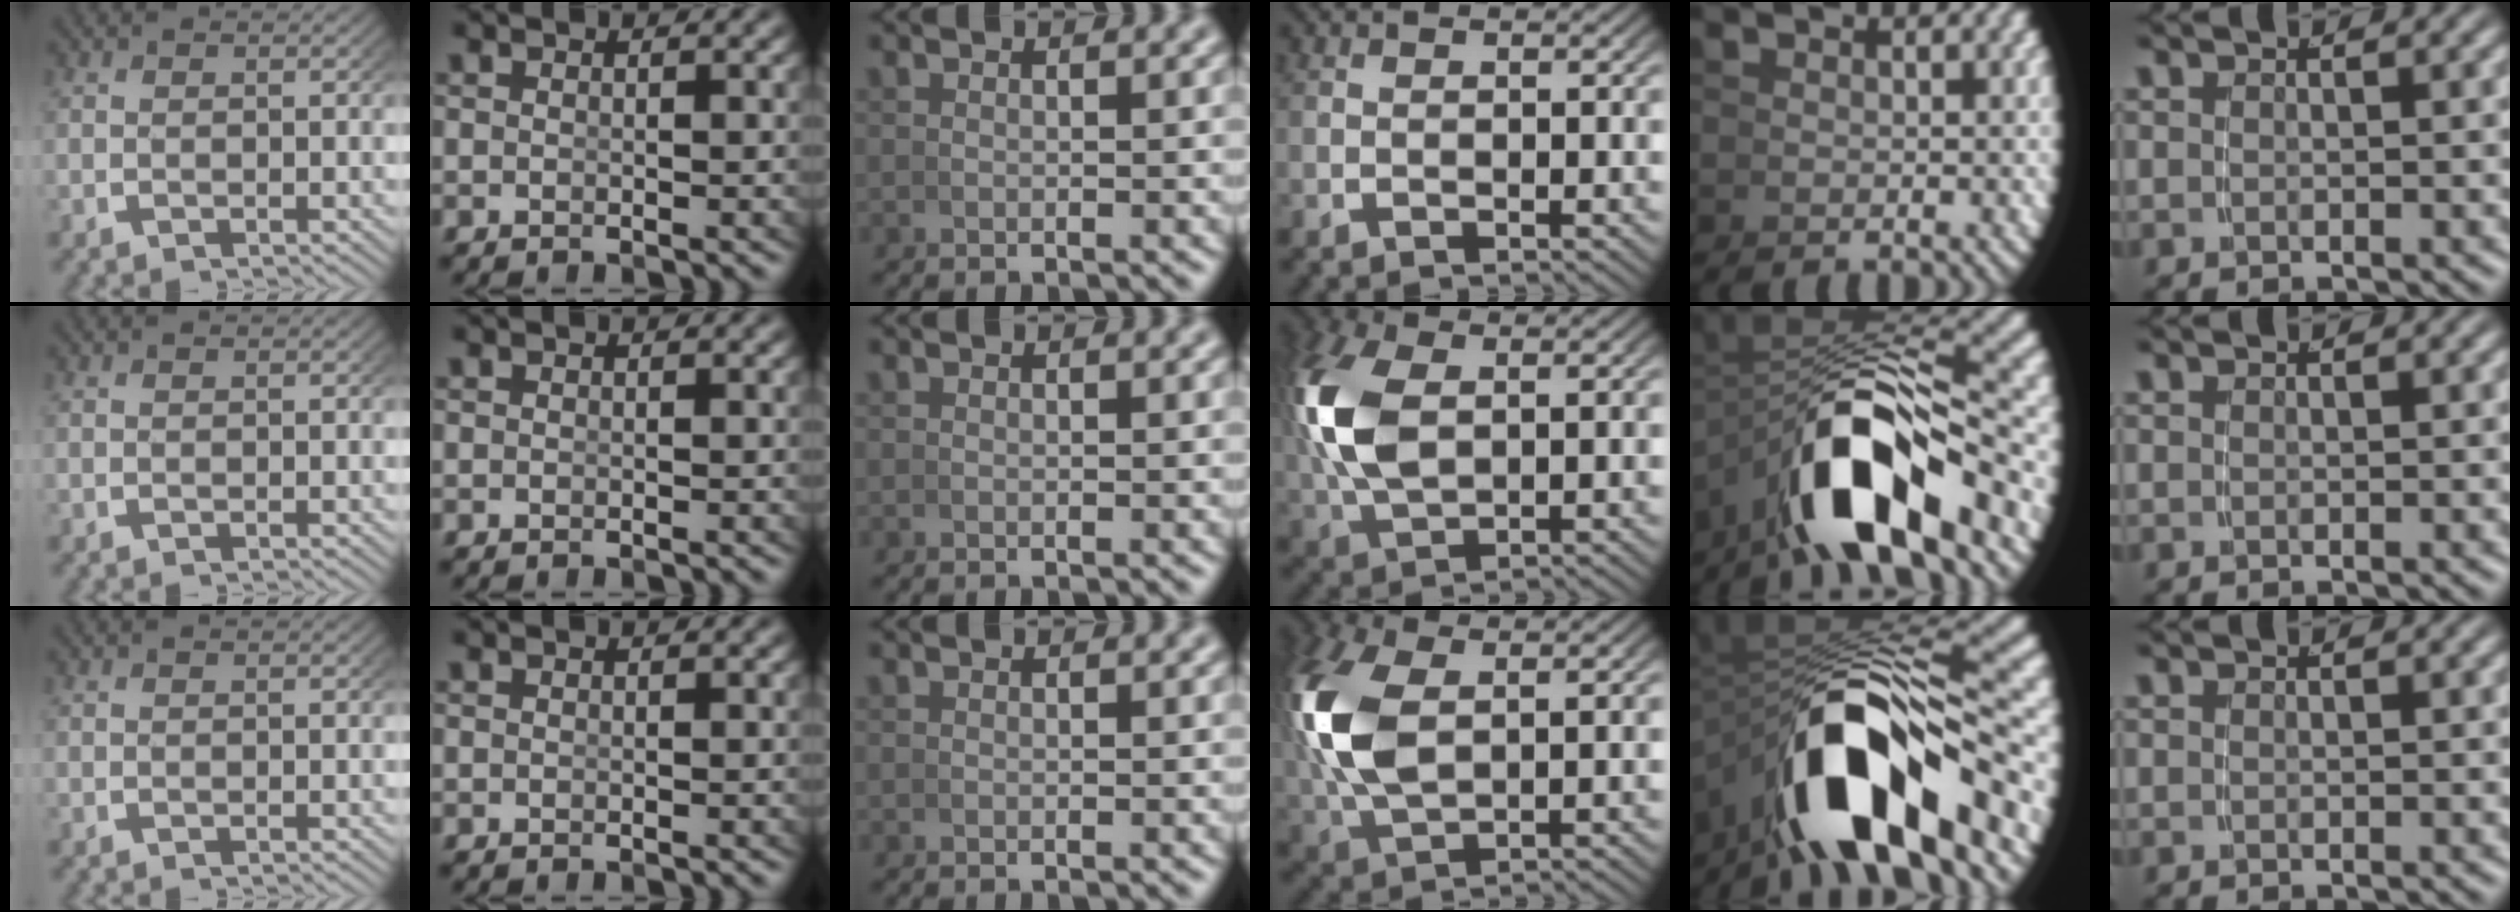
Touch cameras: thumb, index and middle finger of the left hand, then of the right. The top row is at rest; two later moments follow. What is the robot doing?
{"motion": "grasp_and_lifting", "object": "pen"}